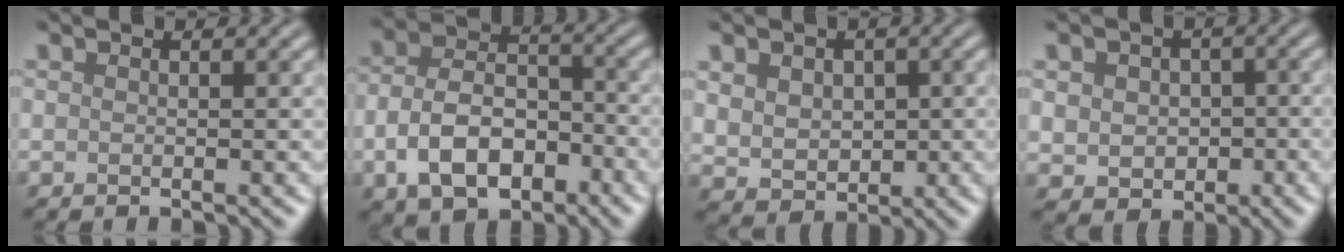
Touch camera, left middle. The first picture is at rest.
{"total": 7.7, "force": [-2.8, 4.9, 5.2], "torque": [-0.102, 0.001, -0.054]}
{"total": 4.8, "force": [0.9, 3.8, 2.8], "torque": [-0.056, 0.007, 0.014]}
{"total": 4.5, "force": [-0.1, 3.8, 2.4], "torque": [-0.033, -0.002, -0.004]}